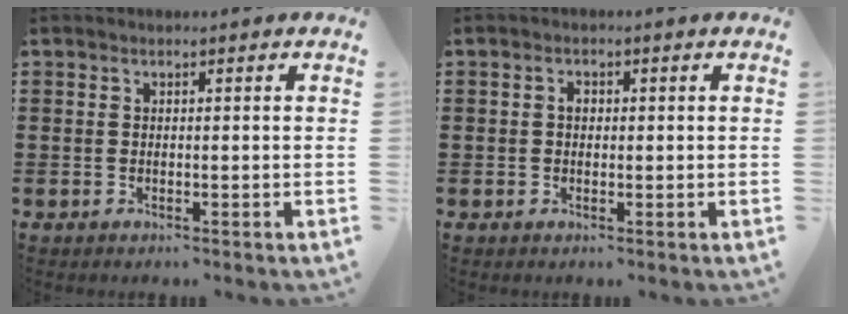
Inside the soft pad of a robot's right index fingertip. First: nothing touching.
{"total": 1.2, "force": [0.1, 0.9, 0.9], "torque": [-0.018, 0.006, 0.000]}